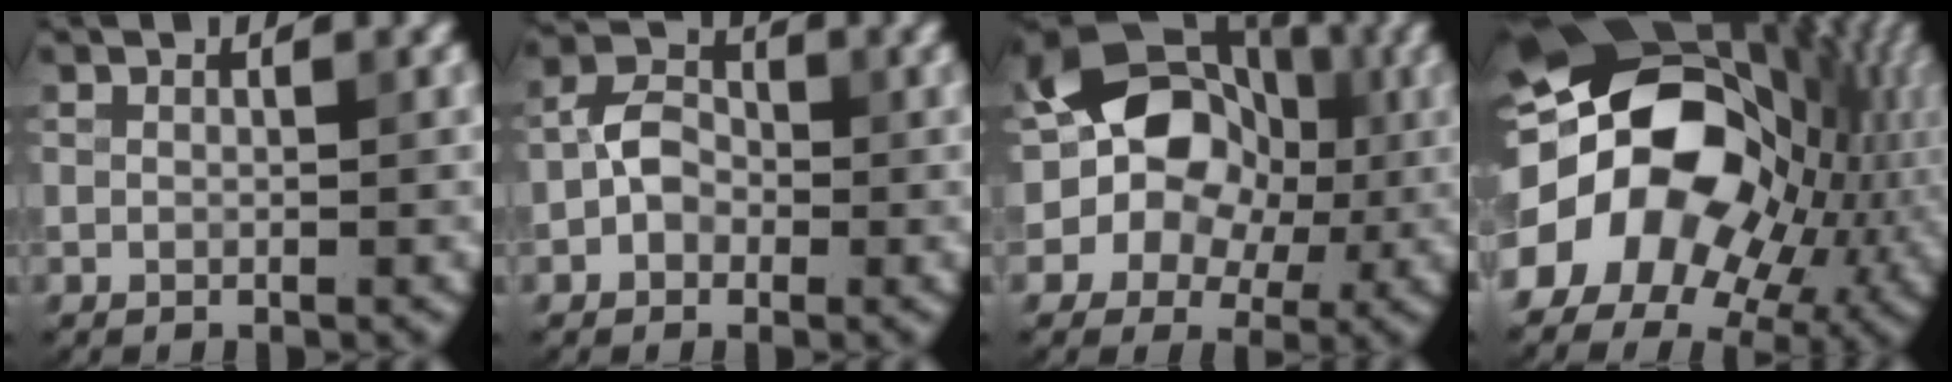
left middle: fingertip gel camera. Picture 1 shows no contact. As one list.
[{"total": 3.1, "force": [-0.9, 2.5, 1.7], "torque": [-0.028, 0.008, -0.023]}, {"total": 10.5, "force": [1.0, 8.7, 5.8], "torque": [-0.070, 0.018, -0.013]}, {"total": 20.5, "force": [-0.1, 15.2, 13.7], "torque": [-0.233, 0.000, -0.008]}]